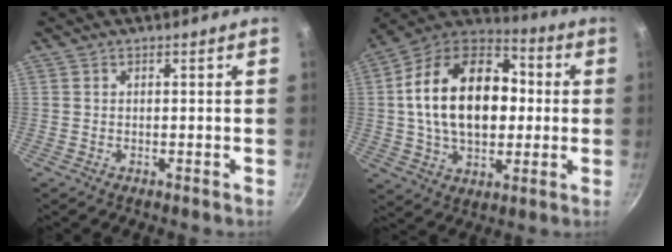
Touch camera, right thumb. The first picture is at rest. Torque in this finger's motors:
{"motor_torque": [0.77, 4.24, 1.52, -0.18, 0.23]}